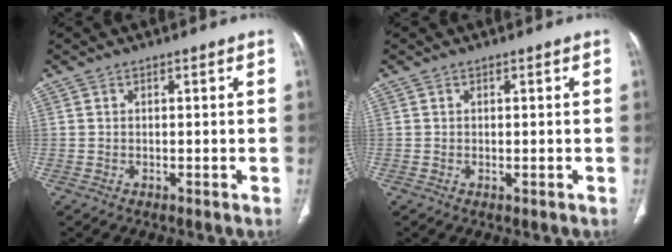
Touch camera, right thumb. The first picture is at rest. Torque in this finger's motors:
{"motor_torque": [0.40, 0.13, 0.38, -0.10, 0.03]}